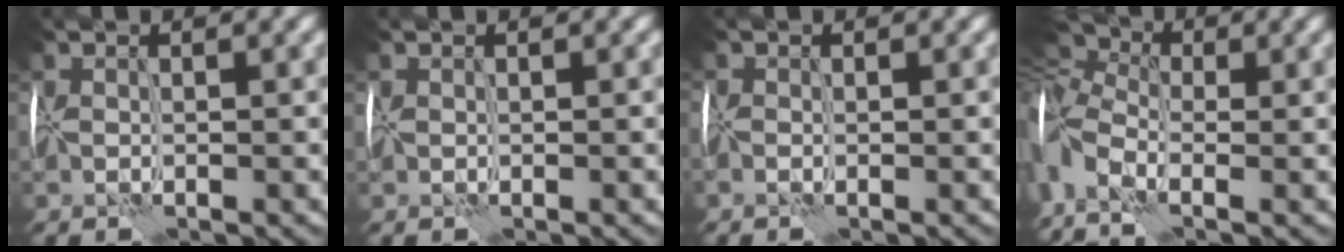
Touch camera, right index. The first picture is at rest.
{"total": 0.0}
{"total": 0.6, "force": [-0.4, 0.3, 0.2], "torque": [-0.003, -0.004, -0.009]}
{"total": 9.6, "force": [-2.1, 5.3, 7.8], "torque": [-0.177, -0.011, -0.051]}